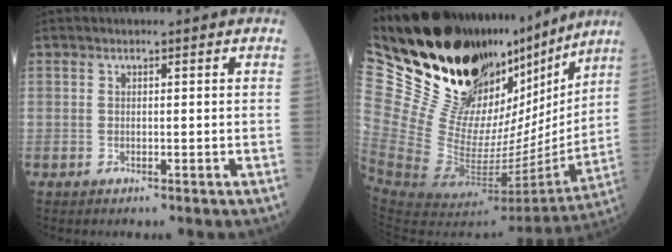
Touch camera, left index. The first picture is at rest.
{"total": 37.4, "force": [28.1, 14.3, 20.1], "torque": [-0.368, -0.004, 0.451]}